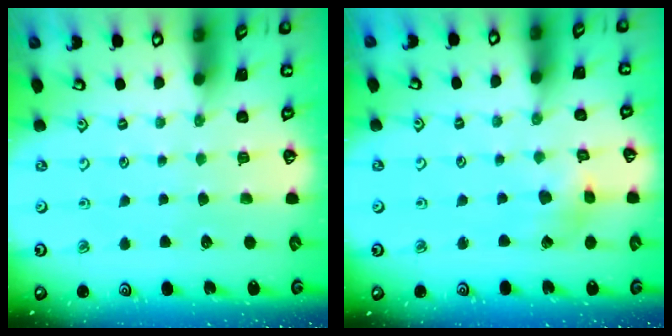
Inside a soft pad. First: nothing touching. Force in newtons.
{"total": 4.1, "press": 4.0, "slide": 0.6}